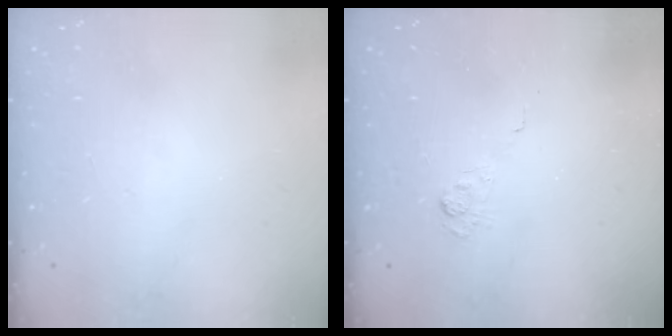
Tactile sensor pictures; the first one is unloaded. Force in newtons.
{"total": 3.7, "press": 3.4, "slide": 1.5}